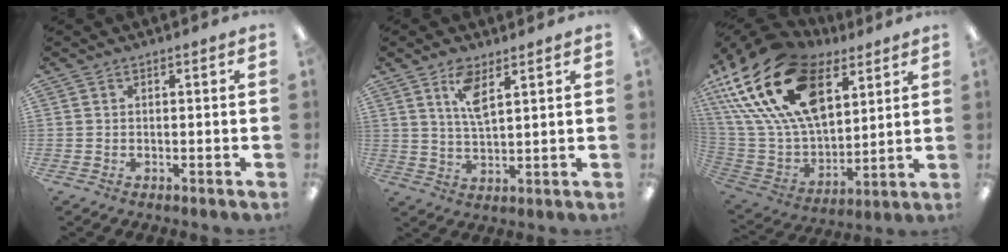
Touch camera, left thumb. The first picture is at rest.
{"total": 6.6, "force": [4.1, 2.4, 4.5], "torque": [-0.093, -0.009, 0.072]}
{"total": 27.3, "force": [12.9, 15.7, 18.2], "torque": [-0.385, -0.053, 0.236]}